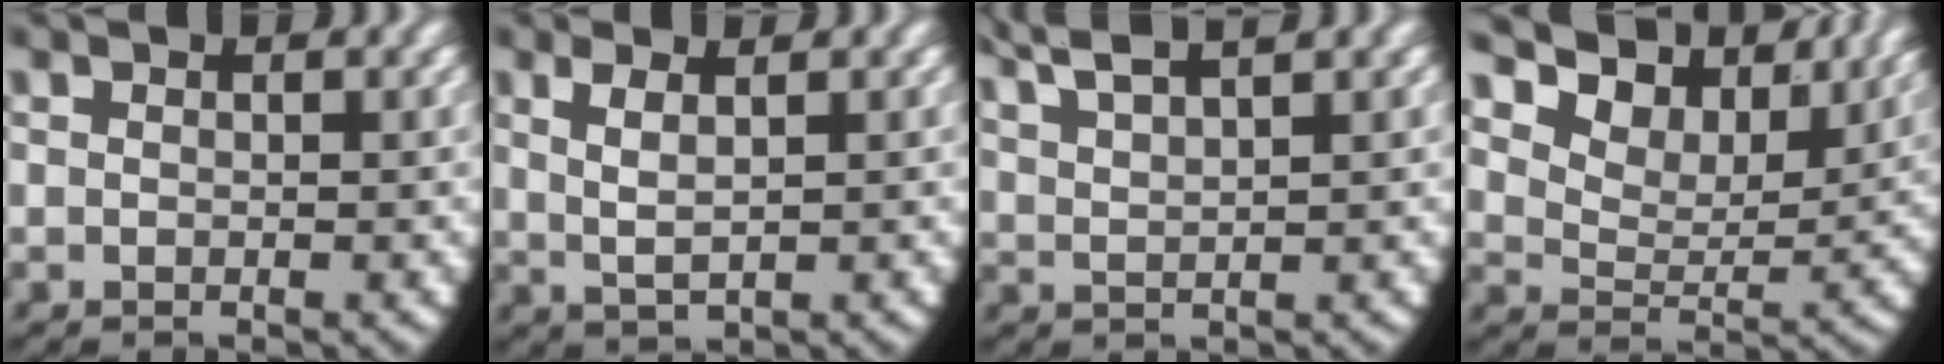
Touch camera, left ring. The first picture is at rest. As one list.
[{"total": 2.8, "force": [0.8, 1.2, 2.4], "torque": [-0.054, -0.004, 0.025]}, {"total": 4.1, "force": [3.6, 0.5, 1.9], "torque": [-0.045, 0.008, 0.067]}, {"total": 10.3, "force": [6.8, 5.3, 5.6], "torque": [-0.117, 0.011, 0.102]}]